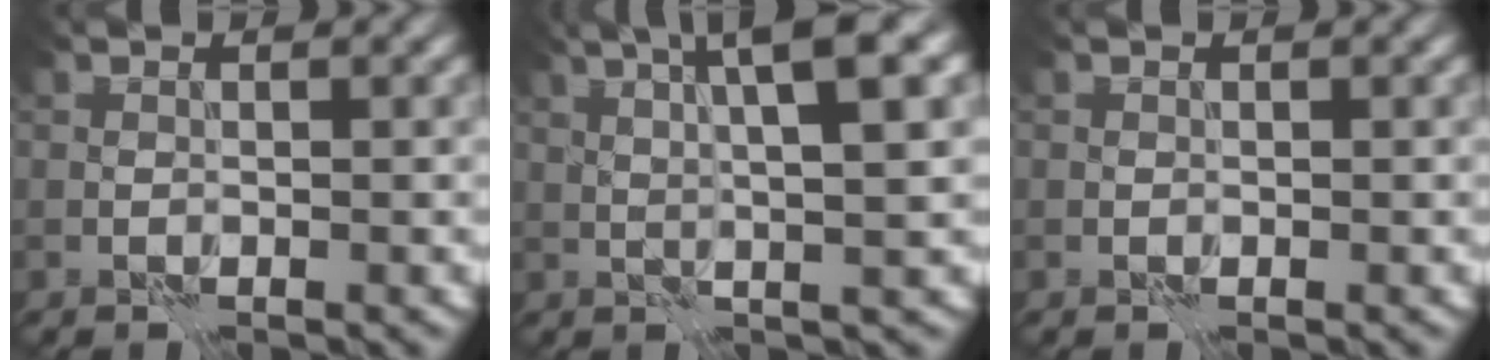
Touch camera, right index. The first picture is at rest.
{"total": 7.4, "force": [3.0, 1.2, 6.6], "torque": [-0.087, 0.021, 0.049]}
{"total": 0.0}